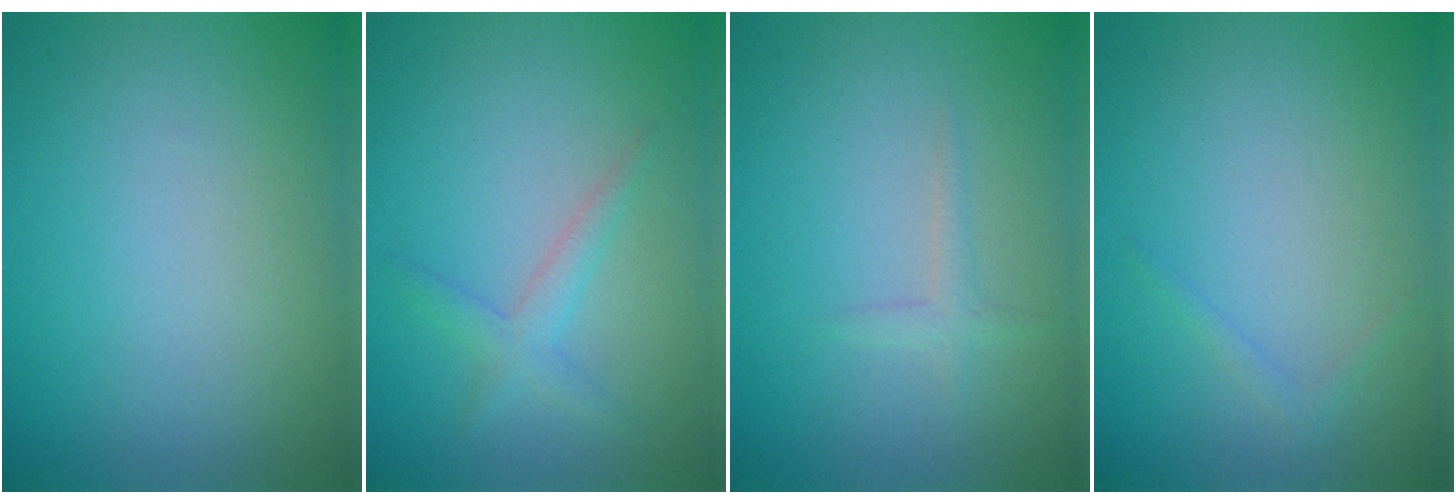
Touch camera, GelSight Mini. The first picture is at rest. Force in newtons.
{"total": 1.9, "press": 1.9, "slide": 0.1}
{"total": 1.0, "press": 1.0, "slide": 0.1}
{"total": 0.6, "press": 0.6, "slide": 0.1}